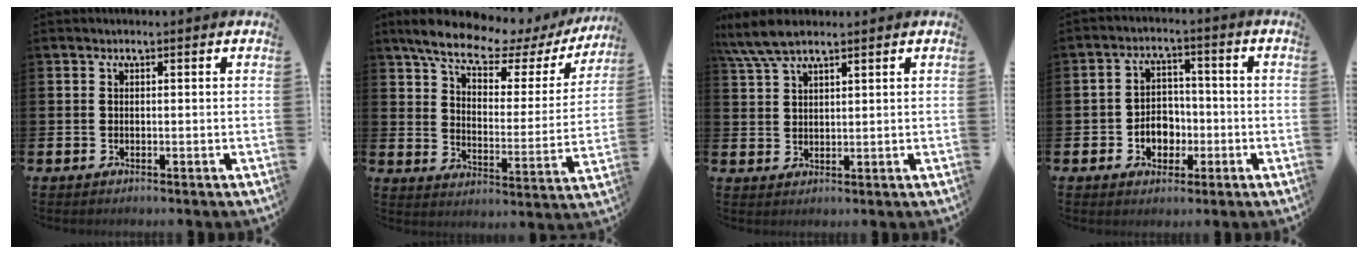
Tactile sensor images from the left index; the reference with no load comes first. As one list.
[{"total": 9.5, "force": [8.0, 2.3, 4.5], "torque": [-0.107, -0.050, 0.132]}, {"total": 5.9, "force": [4.9, 1.4, 3.0], "torque": [-0.063, -0.011, 0.088]}, {"total": 4.4, "force": [-1.3, 3.7, 1.9], "torque": [-0.034, 0.003, -0.033]}]